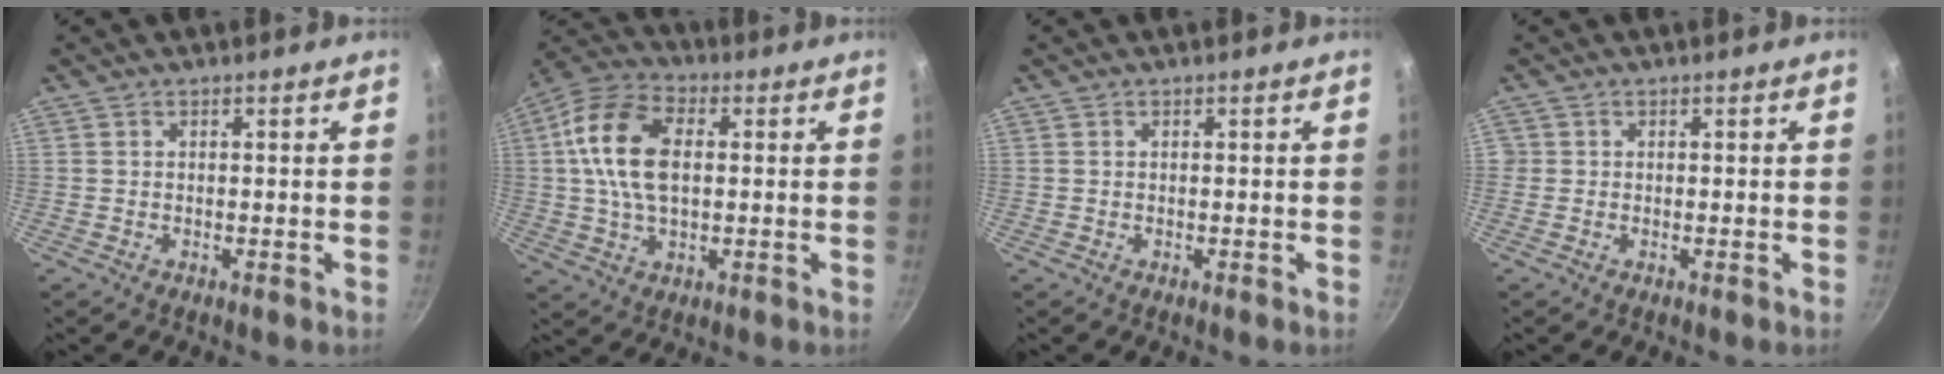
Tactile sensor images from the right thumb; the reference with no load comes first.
{"total": 14.3, "force": [1.5, 8.7, 11.2], "torque": [-0.197, 0.019, 0.014]}
{"total": 0.0}
{"total": 0.8, "force": [0.0, 0.8, 0.0], "torque": [0.006, 0.002, -0.002]}